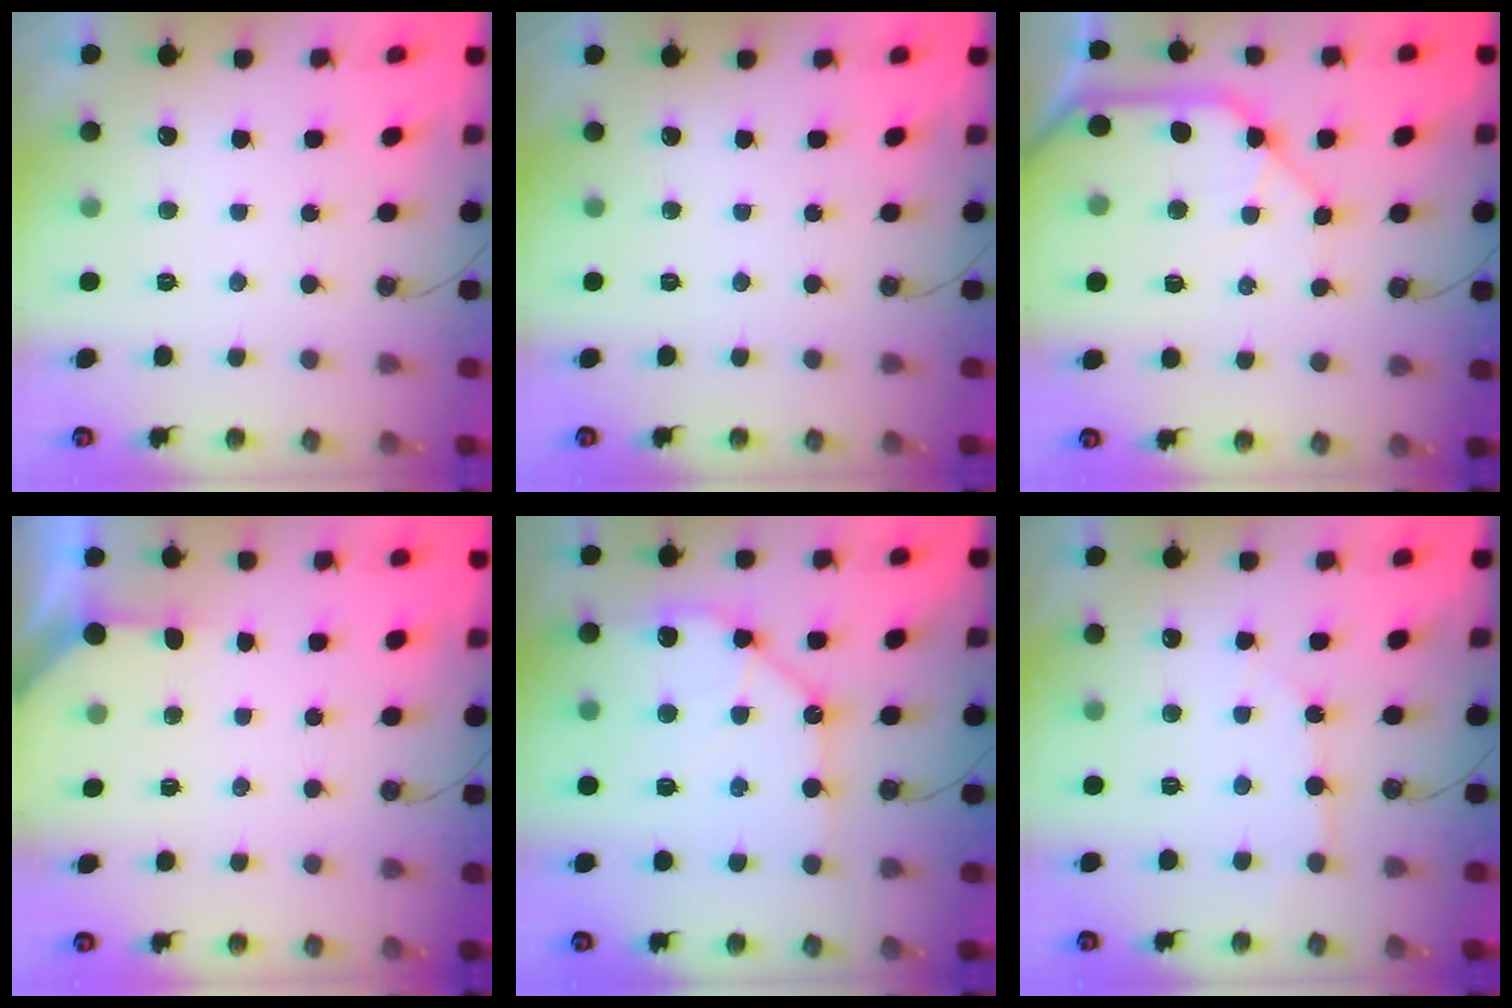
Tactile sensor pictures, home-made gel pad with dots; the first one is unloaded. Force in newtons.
{"total": 0.0}
{"total": 15.2, "press": 15.0, "slide": 2.4}
{"total": 2.2, "press": 2.2, "slide": 0.3}
{"total": 12.0, "press": 11.9, "slide": 1.4}
{"total": 3.3, "press": 3.3, "slide": 0.4}